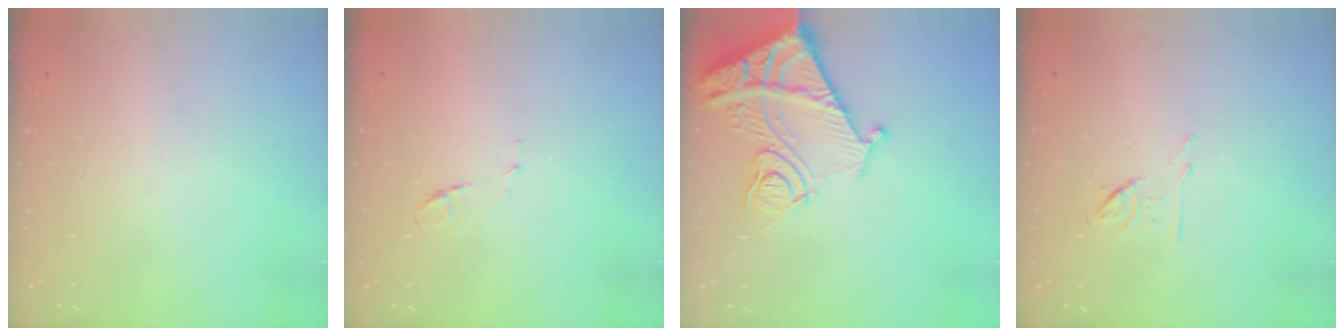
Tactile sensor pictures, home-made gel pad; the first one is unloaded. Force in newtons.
{"total": 6.2, "press": 6.2, "slide": 0.5}
{"total": 14.7, "press": 14.6, "slide": 1.7}
{"total": 5.8, "press": 5.7, "slide": 1.2}